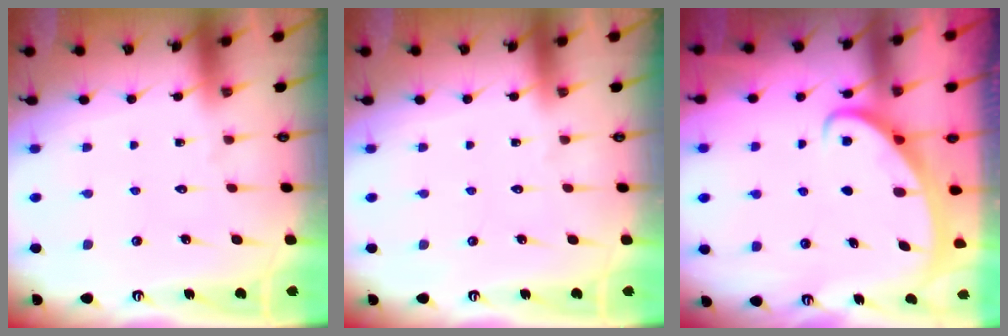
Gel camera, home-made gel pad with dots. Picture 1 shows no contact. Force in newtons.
{"total": 0.0}
{"total": 2.3, "press": 2.3, "slide": 0.3}